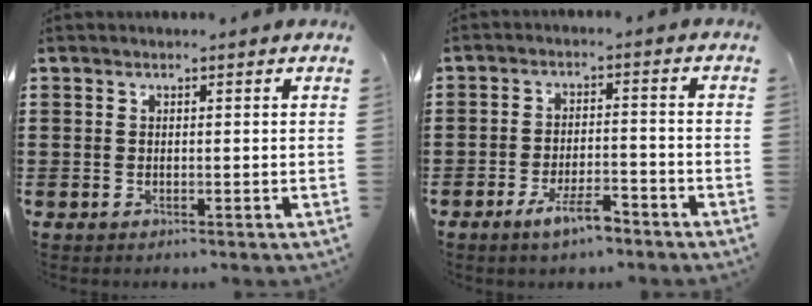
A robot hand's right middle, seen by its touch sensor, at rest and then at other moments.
{"total": 5.6, "force": [-4.1, 1.5, 3.6], "torque": [-0.068, 0.001, -0.076]}